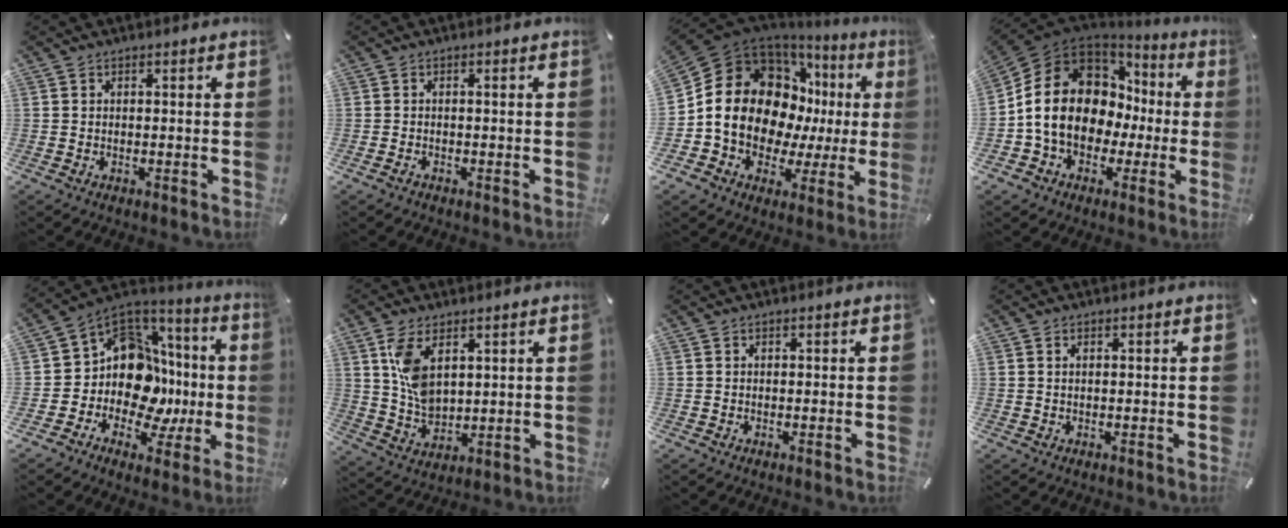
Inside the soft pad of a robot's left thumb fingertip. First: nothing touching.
{"total": 1.0, "force": [-0.7, 0.4, 0.7], "torque": [-0.013, 0.000, -0.013]}
{"total": 19.8, "force": [2.9, 15.4, 12.1], "torque": [-0.213, -0.023, 0.066]}
{"total": 15.4, "force": [-1.0, 13.1, 8.0], "torque": [-0.169, 0.004, -0.016]}
{"total": 15.2, "force": [-0.6, 12.9, 8.0], "torque": [-0.142, -0.043, 0.005]}
{"total": 8.7, "force": [3.7, 5.4, 5.8], "torque": [-0.135, -0.014, 0.066]}
{"total": 0.0}
{"total": 0.7, "force": [0.1, 0.4, 0.6], "torque": [-0.012, 0.002, 0.001]}